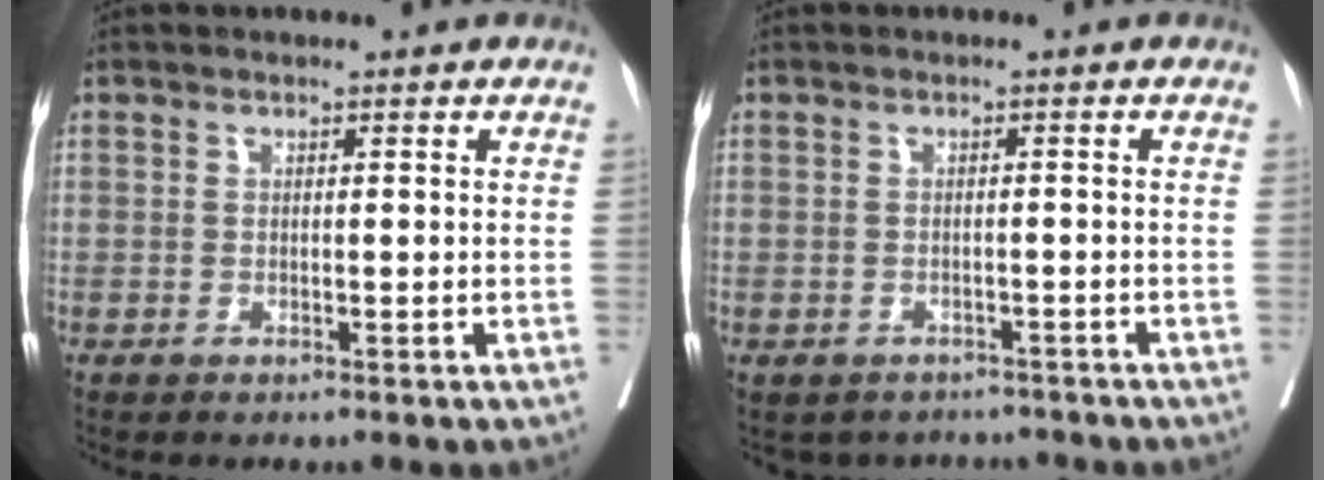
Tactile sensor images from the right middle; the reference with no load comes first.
{"total": 5.0, "force": [-4.5, 2.2, 0.0], "torque": [0.012, 0.012, -0.055]}